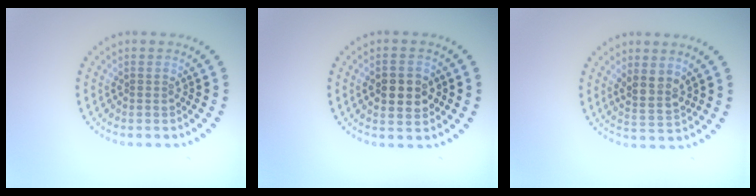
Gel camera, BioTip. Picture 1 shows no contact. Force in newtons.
{"total": 4.2, "press": 4.2, "slide": 0.3}
{"total": 2.4, "press": 2.1, "slide": 1.2}